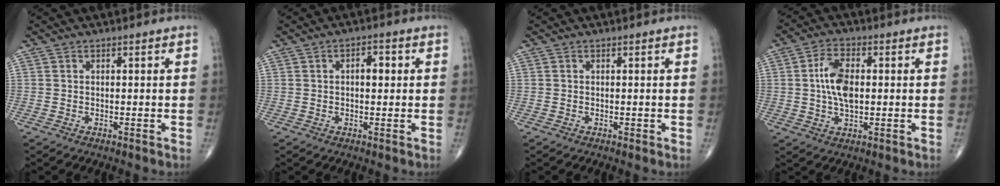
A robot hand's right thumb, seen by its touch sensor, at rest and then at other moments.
{"total": 3.3, "force": [0.5, 1.7, 2.8], "torque": [-0.035, 0.005, 0.005]}
{"total": 0.0}
{"total": 7.9, "force": [0.5, 4.2, 6.7], "torque": [-0.125, 0.005, 0.007]}